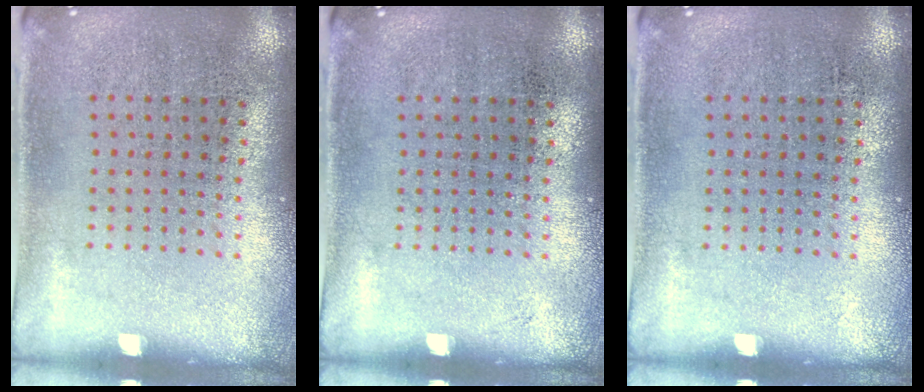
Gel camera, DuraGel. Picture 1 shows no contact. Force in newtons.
{"total": 0.0}
{"total": 0.0}